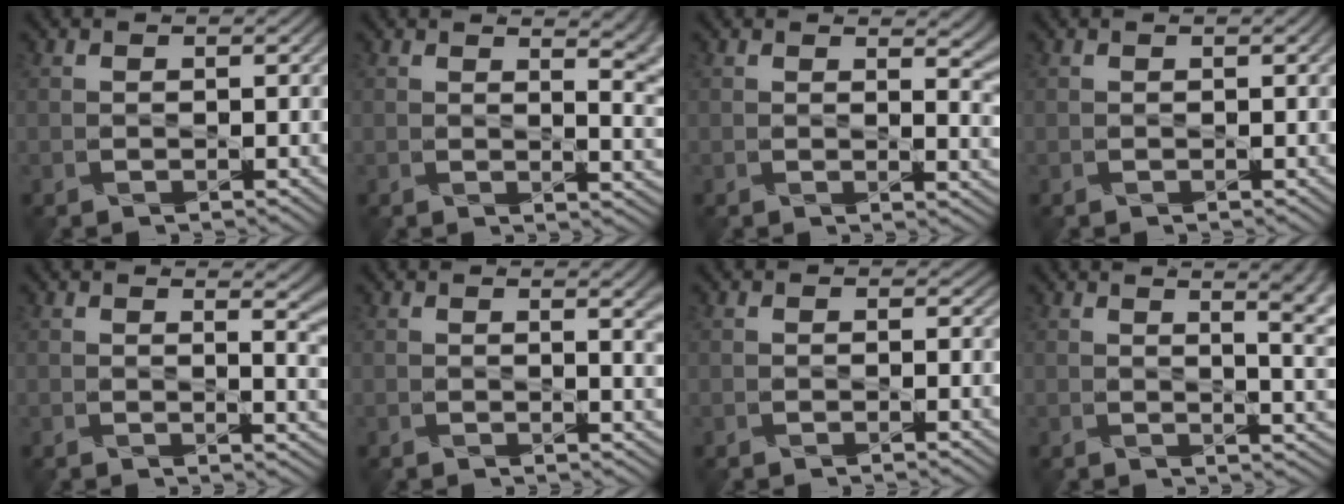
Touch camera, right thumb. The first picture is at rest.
{"total": 6.9, "force": [3.5, 2.6, 5.3], "torque": [-0.045, 0.007, 0.045]}
{"total": 4.4, "force": [2.4, 1.6, 3.3], "torque": [-0.039, -0.004, 0.041]}
{"total": 0.0}
{"total": 5.7, "force": [2.2, 2.1, 4.8], "torque": [-0.046, 0.001, 0.031]}
{"total": 3.6, "force": [1.2, 0.9, 3.2], "torque": [-0.042, 0.003, 0.019]}
{"total": 0.0}
{"total": 9.4, "force": [3.6, 3.7, 7.8], "torque": [-0.070, 0.039, 0.031]}